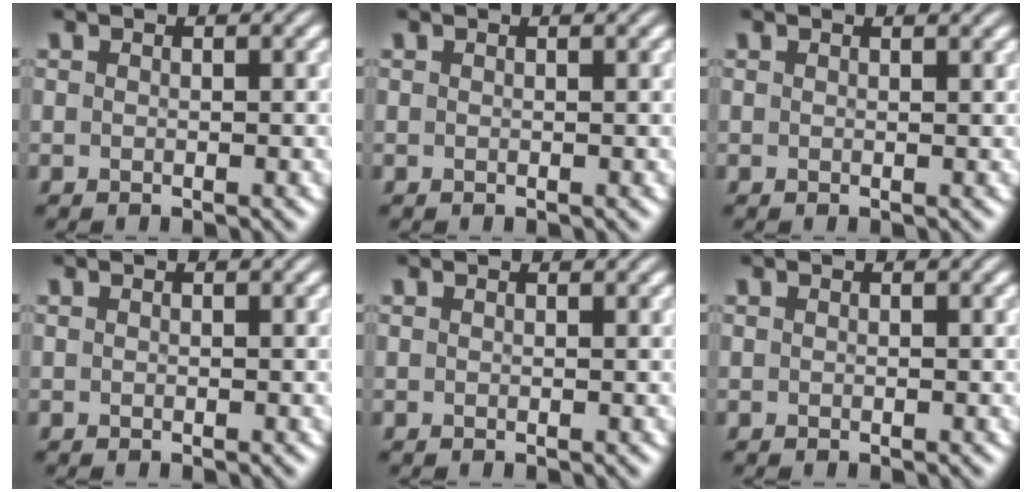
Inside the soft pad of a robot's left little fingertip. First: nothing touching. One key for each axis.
{"total": 0.0}
{"total": 1.0, "fx": 0.8, "fy": 0.3, "fz": 0.4, "tx": -0.003, "ty": 0.000, "tz": 0.009}
{"total": 0.0}
{"total": 0.7, "fx": 0.6, "fy": 0.1, "fz": 0.1, "tx": -0.004, "ty": -0.003, "tz": 0.007}
{"total": 0.0}